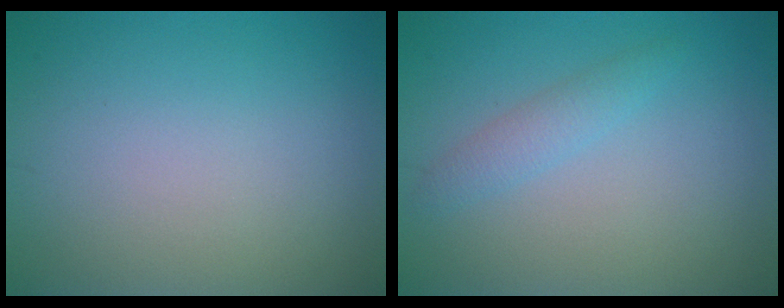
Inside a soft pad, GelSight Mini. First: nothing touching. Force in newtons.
{"total": 1.7, "press": 1.7, "slide": 0.1}